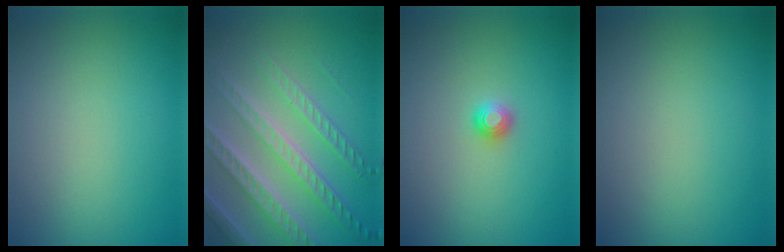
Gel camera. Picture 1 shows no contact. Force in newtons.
{"total": 7.2, "press": 5.4, "slide": 4.8}
{"total": 1.2, "press": 1.2, "slide": 0.1}
{"total": 0.0}